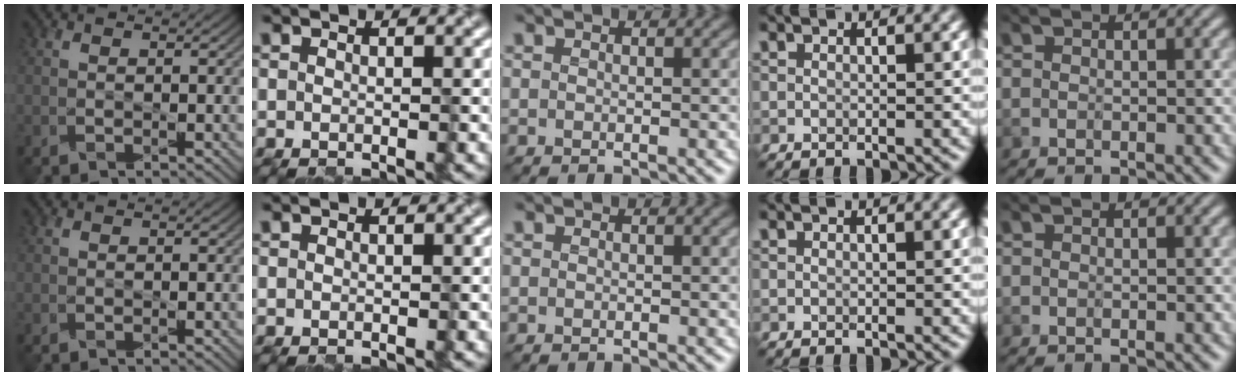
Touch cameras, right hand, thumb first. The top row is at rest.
{}